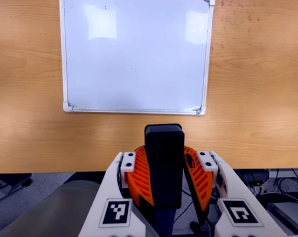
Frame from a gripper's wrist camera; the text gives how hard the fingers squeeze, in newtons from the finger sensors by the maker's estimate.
{"total": 10.4, "left": 10.4, "right": 10.4}